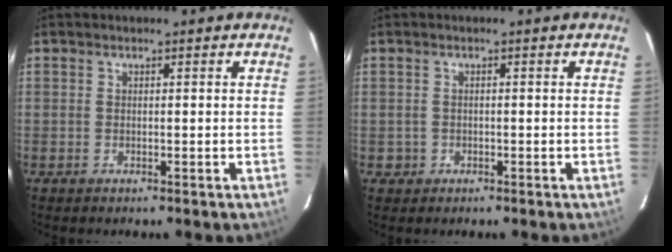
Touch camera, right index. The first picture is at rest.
{"total": 1.7, "force": [-0.5, 1.7, -0.1], "torque": [-0.002, 0.004, -0.001]}